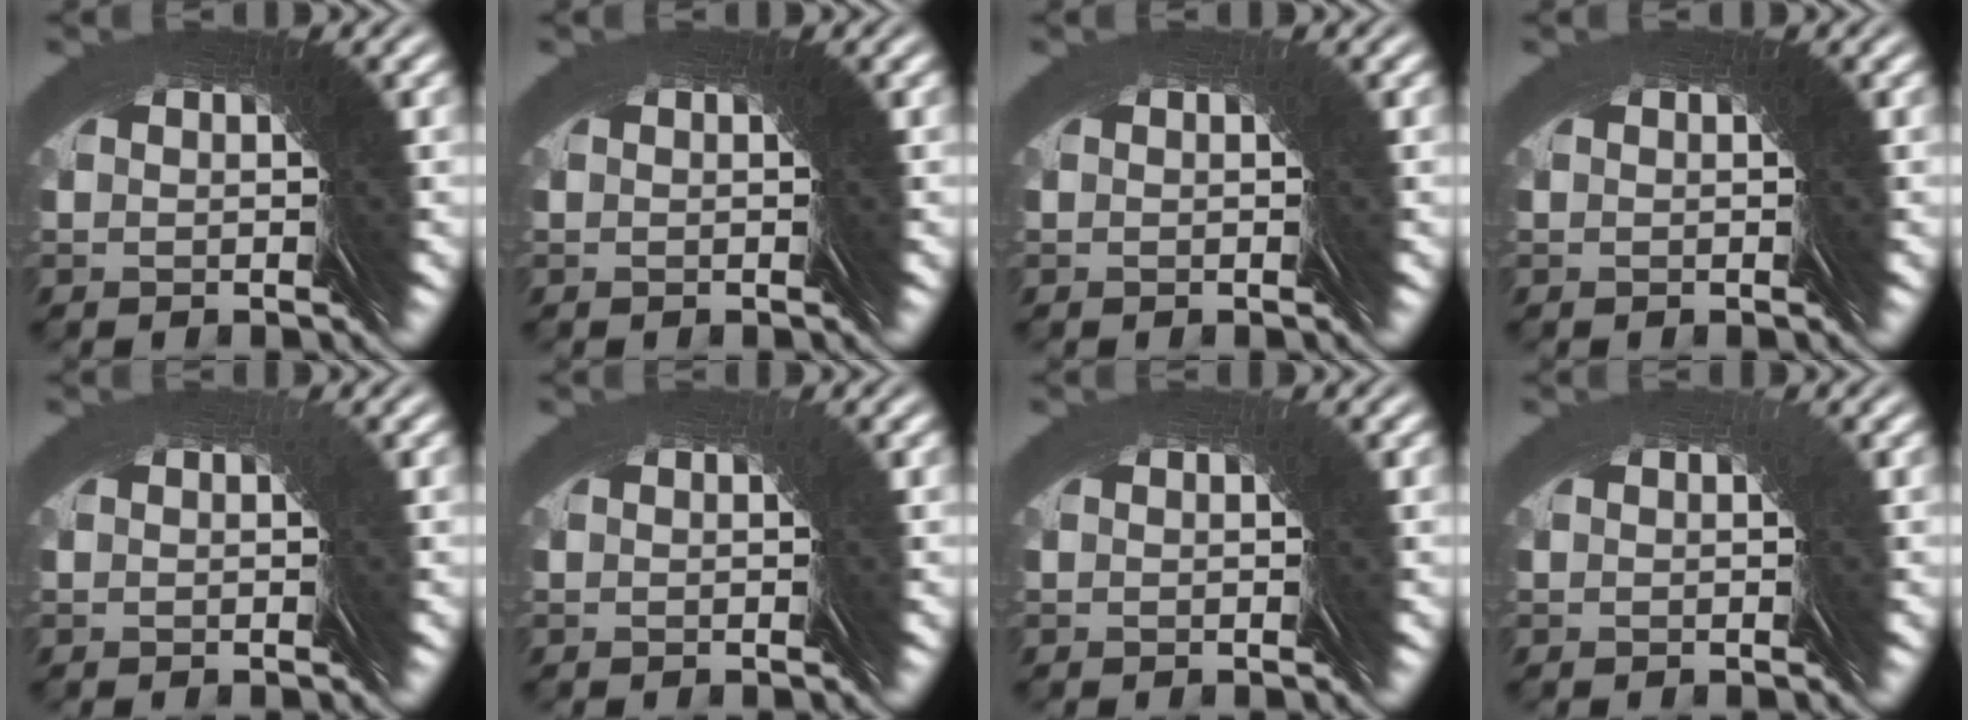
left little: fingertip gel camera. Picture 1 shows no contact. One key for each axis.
{"total": 0.0}
{"total": 0.8, "fx": 0.2, "fy": -0.2, "fz": -0.7, "tx": 0.011, "ty": 0.003, "tz": 0.003}
{"total": 0.0}
{"total": 1.5, "fx": 0.3, "fy": -0.4, "fz": -1.4, "tx": 0.023, "ty": 0.006, "tz": 0.004}
{"total": 1.1, "fx": 0.2, "fy": -0.2, "fz": -1.0, "tx": 0.016, "ty": 0.004, "tz": 0.003}
{"total": 0.9, "fx": 0.3, "fy": -0.3, "fz": -0.8, "tx": 0.014, "ty": 0.005, "tz": 0.004}
{"total": 1.4, "fx": 0.3, "fy": -0.5, "fz": -1.3, "tx": 0.020, "ty": 0.004, "tz": 0.005}